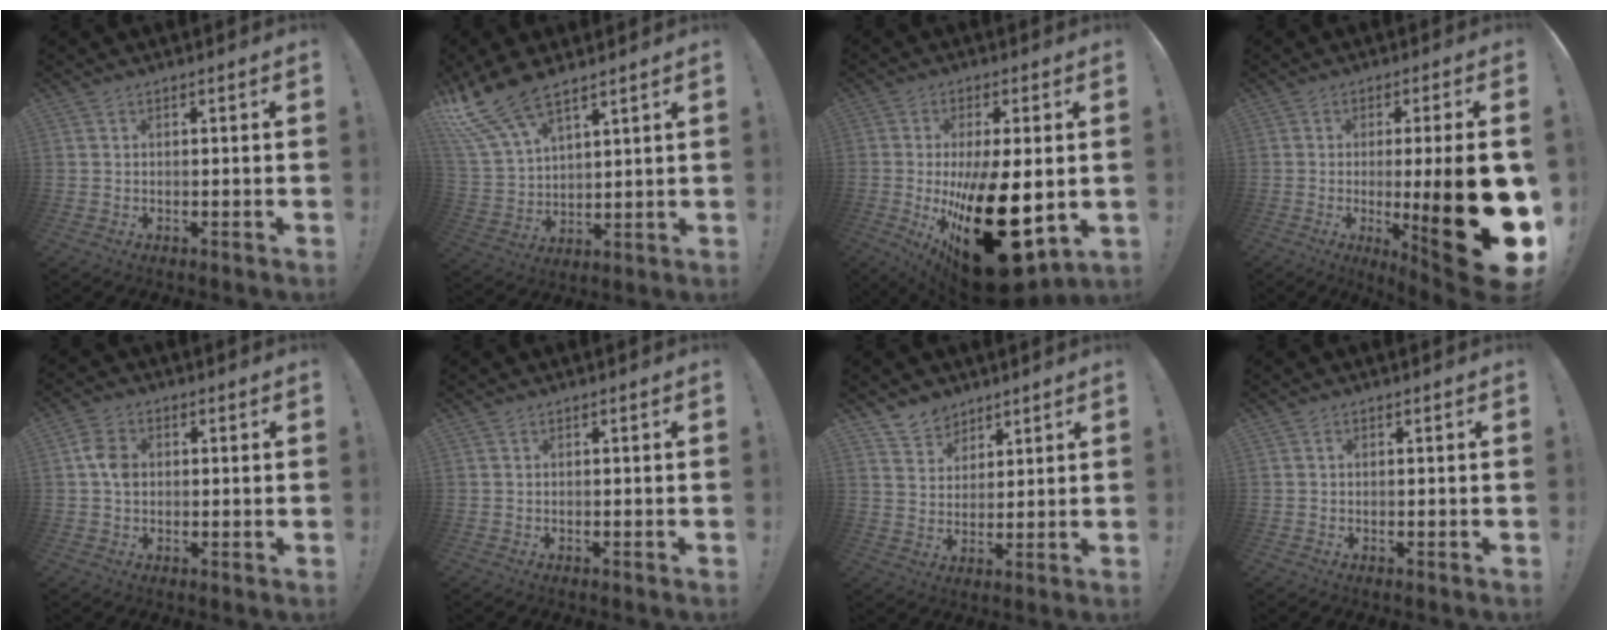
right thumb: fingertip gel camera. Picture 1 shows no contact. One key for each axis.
{"total": 13.9, "fx": 10.8, "fy": 5.1, "fz": 7.1, "tx": -0.147, "ty": -0.059, "tz": 0.206}
{"total": 28.2, "fx": -5.4, "fy": 11.4, "fz": 25.2, "tx": -0.386, "ty": -0.007, "tz": -0.057}
{"total": 23.9, "fx": -3.5, "fy": 4.9, "fz": 23.1, "tx": -0.319, "ty": -0.011, "tz": -0.038}
{"total": 6.2, "fx": 0.5, "fy": 4.5, "fz": 4.2, "tx": -0.075, "ty": 0.005, "tz": 0.010}
{"total": 0.0}
{"total": 6.7, "fx": 5.3, "fy": 4.0, "fz": 0.5, "tx": -0.007, "ty": -0.040, "tz": 0.104}
{"total": 0.0}